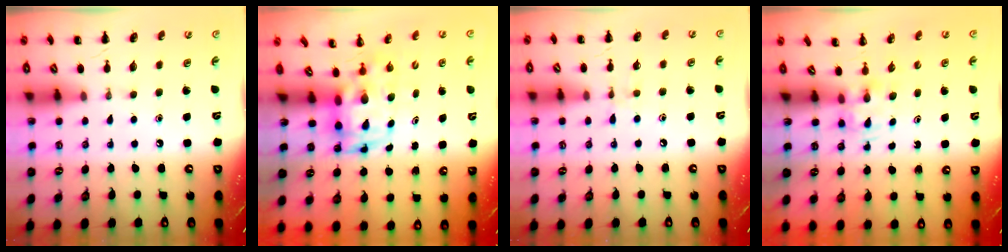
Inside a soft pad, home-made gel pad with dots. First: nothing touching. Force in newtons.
{"total": 3.9, "press": 3.8, "slide": 0.9}
{"total": 4.4, "press": 4.1, "slide": 1.6}
{"total": 1.5, "press": 1.4, "slide": 0.7}